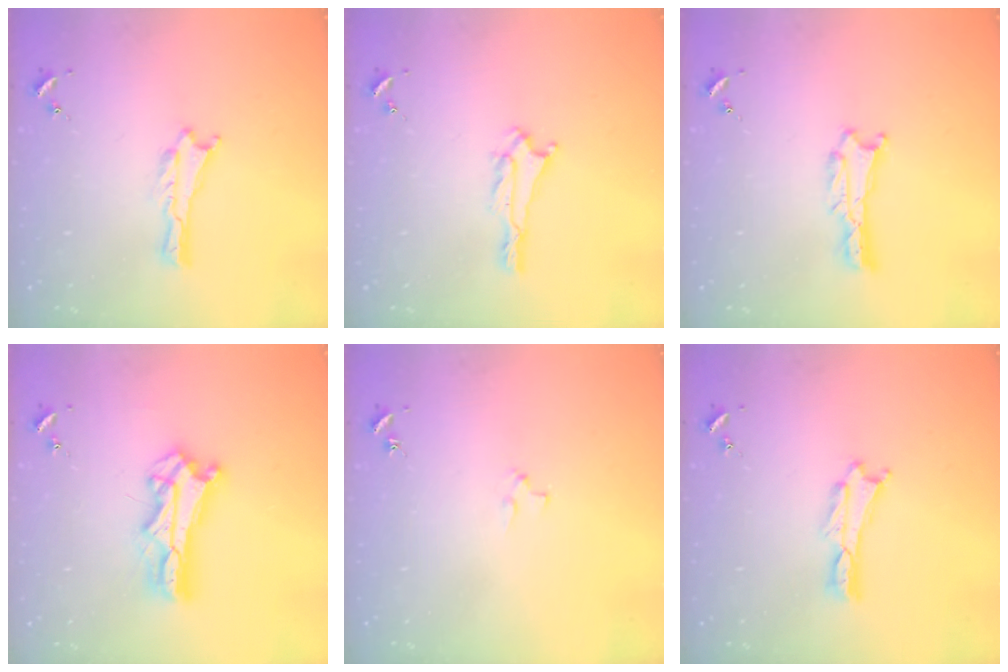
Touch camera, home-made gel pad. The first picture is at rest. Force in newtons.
{"total": 1.0, "press": 1.0, "slide": 0.1}
{"total": 0.6, "press": 0.6, "slide": 0.1}
{"total": 8.1, "press": 8.0, "slide": 0.6}
{"total": 1.9, "press": 1.9, "slide": 0.2}
{"total": 0.0}